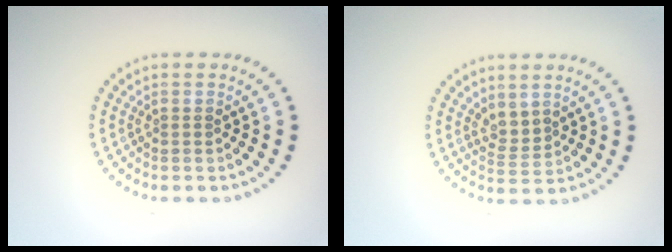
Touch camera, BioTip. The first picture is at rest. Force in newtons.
{"total": 1.6, "press": 1.3, "slide": 1.1}